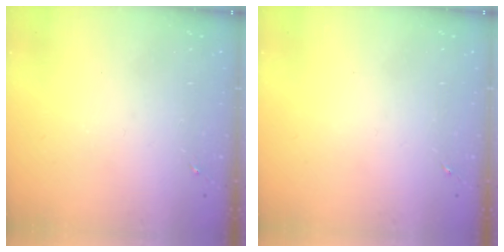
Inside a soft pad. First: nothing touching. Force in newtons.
{"total": 0.0}